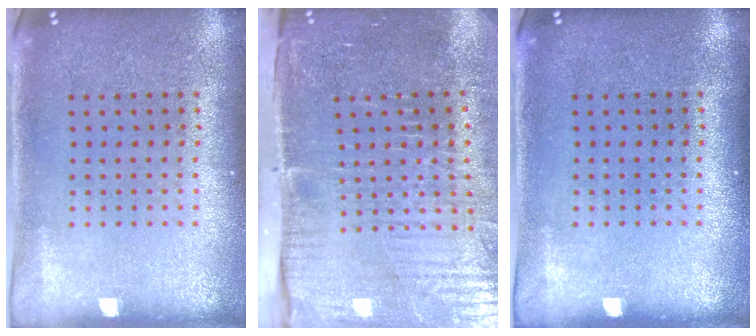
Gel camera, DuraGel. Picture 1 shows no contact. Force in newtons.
{"total": 5.2, "press": 4.4, "slide": 2.8}
{"total": 0.0}